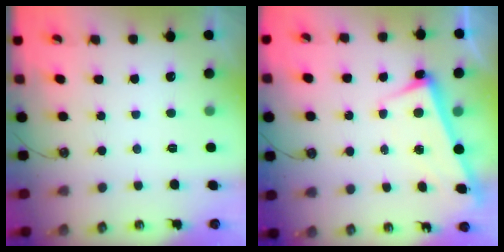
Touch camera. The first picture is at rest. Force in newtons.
{"total": 2.5, "press": 2.4, "slide": 0.7}